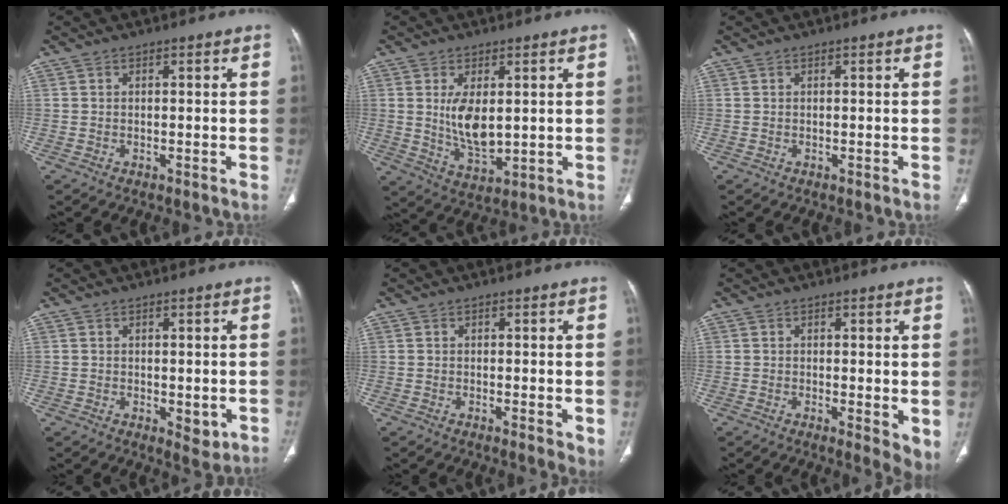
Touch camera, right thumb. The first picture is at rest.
{"total": 8.1, "force": [1.2, 4.2, 6.9], "torque": [-0.117, -0.022, 0.036]}
{"total": 0.0}
{"total": 3.0, "force": [0.0, 1.7, 2.5], "torque": [-0.025, -0.010, 0.006]}
{"total": 3.0, "force": [0.3, 1.2, 2.7], "torque": [-0.036, -0.011, 0.005]}
{"total": 5.1, "force": [0.5, 2.0, 4.6], "torque": [-0.057, -0.016, 0.009]}